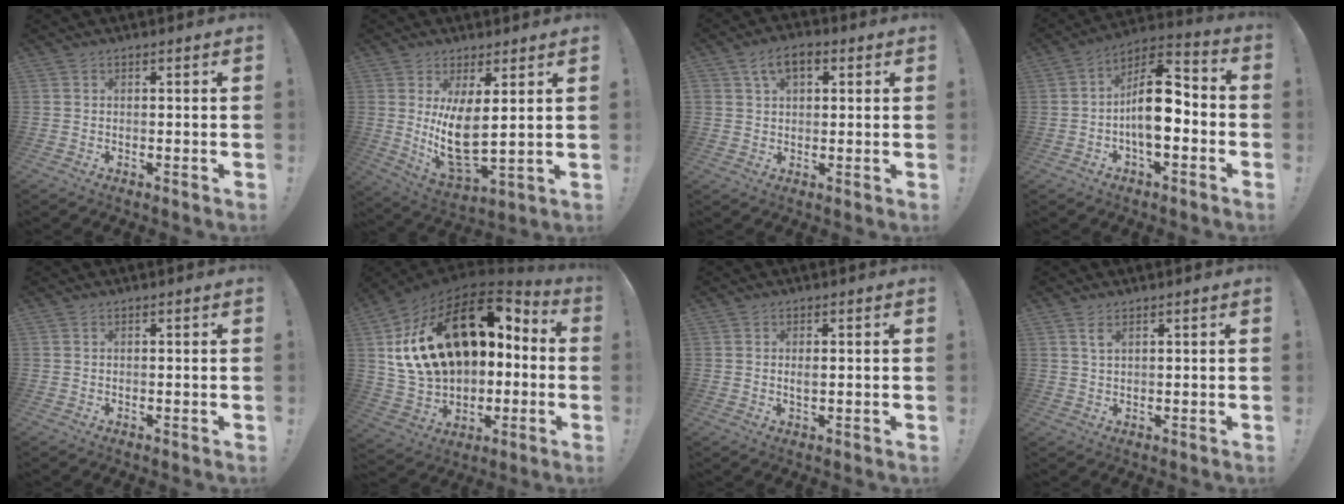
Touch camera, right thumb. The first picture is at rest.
{"total": 11.9, "force": [3.2, 4.2, 10.7], "torque": [-0.207, -0.042, 0.056]}
{"total": 7.0, "force": [2.9, 4.2, 4.7], "torque": [-0.081, 0.007, 0.054]}
{"total": 14.5, "force": [-1.9, 7.6, 12.2], "torque": [-0.197, 0.020, -0.030]}
{"total": 0.0}
{"total": 26.7, "force": [7.1, 16.5, 19.7], "torque": [-0.347, -0.032, 0.156]}
{"total": 1.5, "force": [0.2, 0.6, 1.4], "torque": [-0.022, -0.001, 0.001]}
{"total": 2.5, "force": [1.4, 0.9, 1.9], "torque": [-0.030, -0.004, 0.022]}